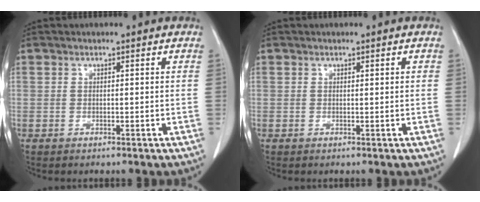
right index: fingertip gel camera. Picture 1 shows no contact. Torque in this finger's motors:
{"motor_torque": [0.00, -0.03, -0.01, -0.01]}